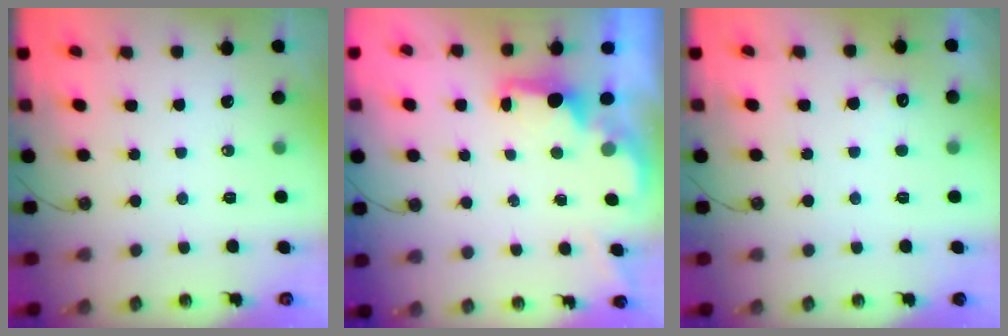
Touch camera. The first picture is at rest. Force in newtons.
{"total": 1.6, "press": 1.5, "slide": 0.6}
{"total": 3.9, "press": 3.7, "slide": 1.1}